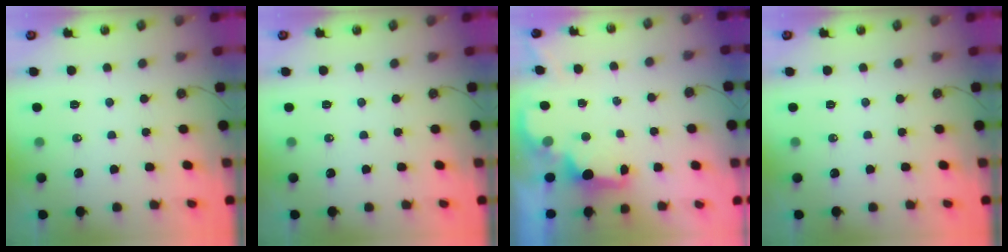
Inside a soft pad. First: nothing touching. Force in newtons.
{"total": 0.0}
{"total": 2.1, "press": 1.9, "slide": 0.8}
{"total": 0.0}